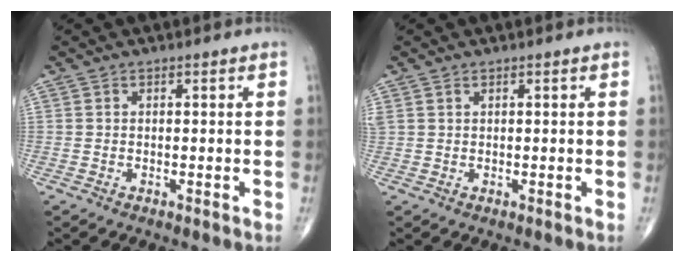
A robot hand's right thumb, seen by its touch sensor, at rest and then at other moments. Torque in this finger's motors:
{"motor_torque": [-0.06, -0.06, 0.27, 0.23, -0.01]}